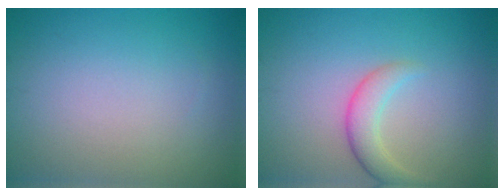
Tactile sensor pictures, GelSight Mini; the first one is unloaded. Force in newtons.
{"total": 2.6, "press": 2.6, "slide": 0.2}